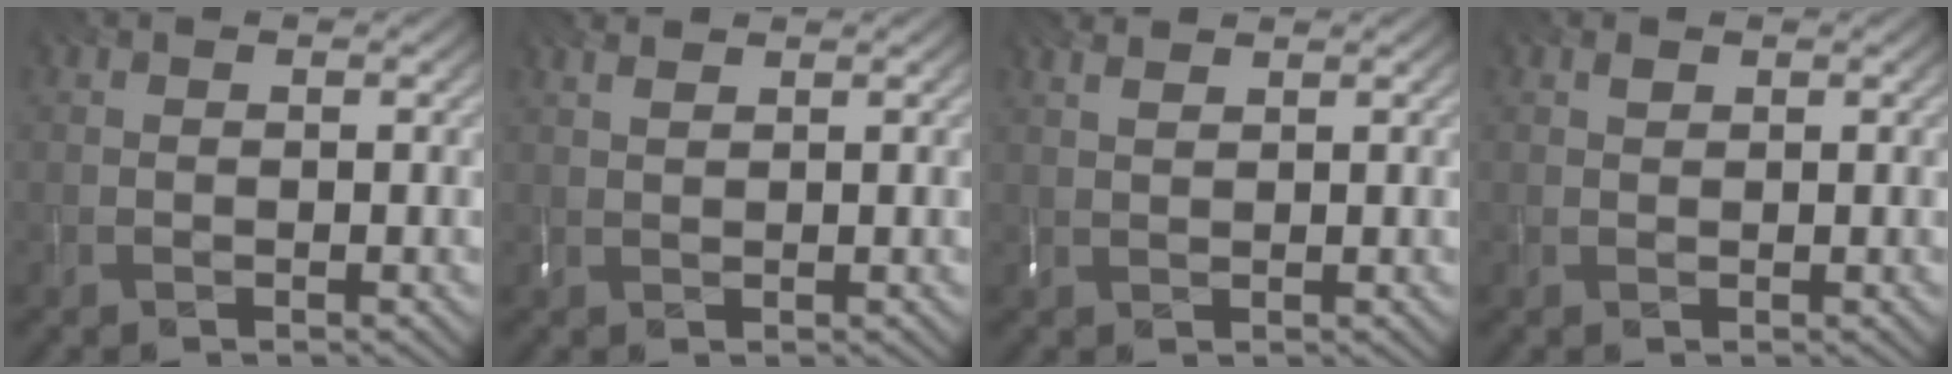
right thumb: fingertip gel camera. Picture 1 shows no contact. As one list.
[{"total": 1.7, "force": [1.4, 0.4, 0.9], "torque": [-0.031, 0.008, 0.031]}, {"total": 2.0, "force": [1.6, 0.5, 1.1], "torque": [-0.033, 0.008, 0.035]}, {"total": 0.7, "force": [0.5, 0.4, 0.3], "torque": [-0.009, -0.001, 0.011]}]